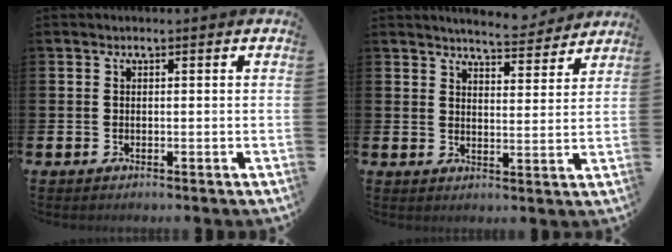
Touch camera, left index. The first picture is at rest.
{"total": 5.4, "force": [5.3, 0.3, 0.4], "torque": [-0.015, -0.038, 0.094]}